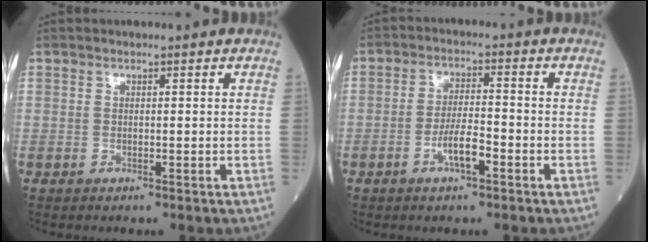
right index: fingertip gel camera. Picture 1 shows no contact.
{"total": 4.7, "force": [-2.2, 0.9, 4.0], "torque": [-0.075, 0.004, -0.043]}